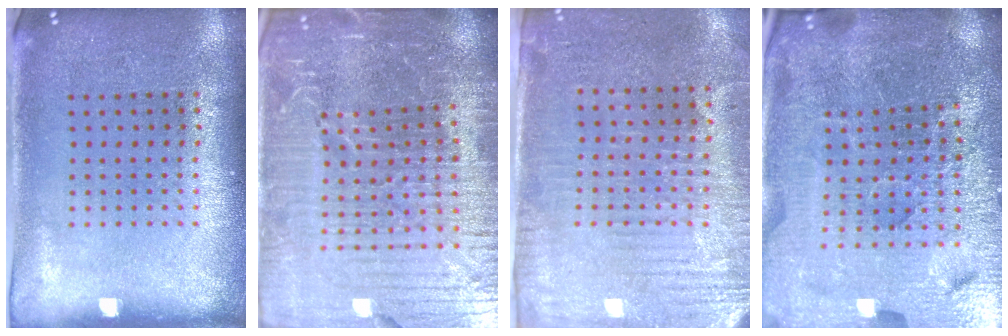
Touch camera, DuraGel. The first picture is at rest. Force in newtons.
{"total": 7.1, "press": 6.2, "slide": 3.6}
{"total": 3.2, "press": 2.9, "slide": 1.4}
{"total": 5.6, "press": 5.2, "slide": 2.1}